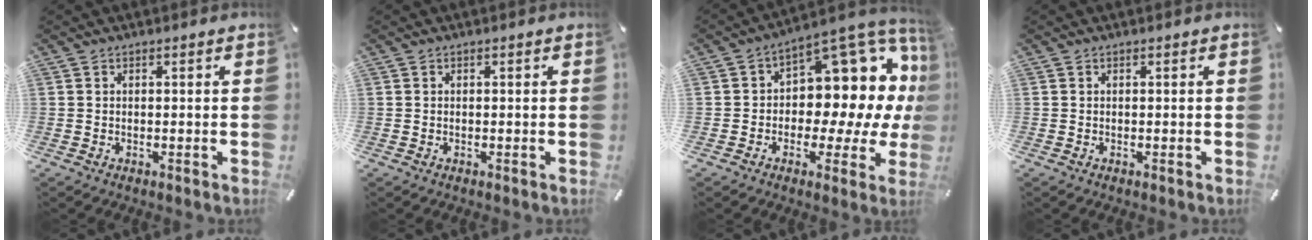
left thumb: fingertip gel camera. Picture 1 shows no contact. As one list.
[{"total": 0.0}, {"total": 13.5, "force": [5.0, 8.8, 9.0], "torque": [-0.103, -0.070, 0.081]}, {"total": 0.0}]